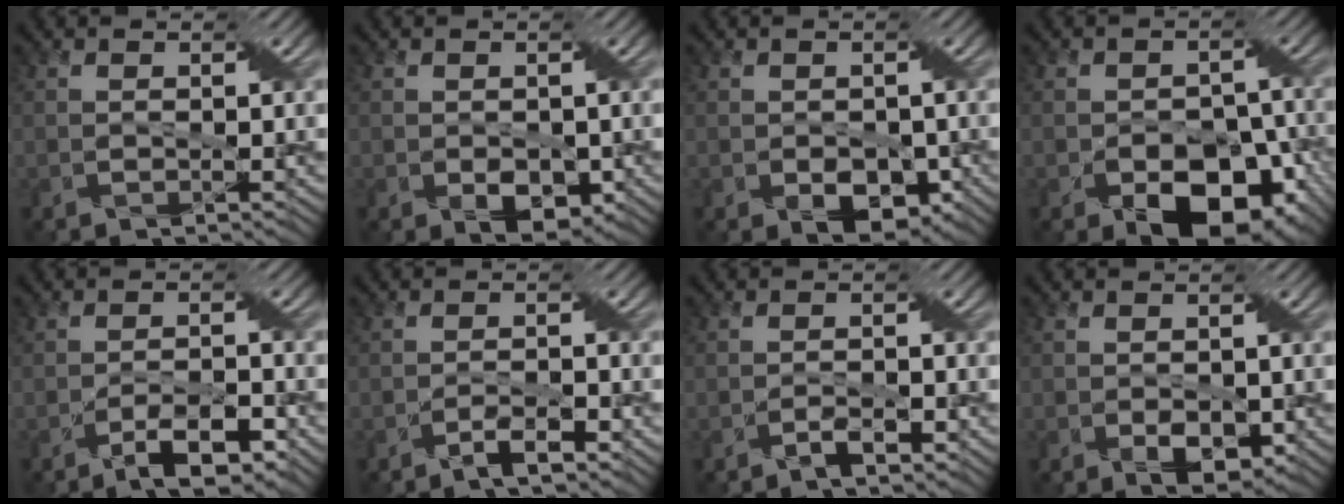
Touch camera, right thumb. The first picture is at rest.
{"total": 3.2, "force": [-0.8, 2.2, 2.2], "torque": [-0.042, -0.011, -0.009]}
{"total": 4.5, "force": [-1.6, 3.0, 3.0], "torque": [-0.046, -0.011, -0.025]}
{"total": 12.8, "force": [-6.5, 8.1, 7.6], "torque": [-0.087, -0.011, -0.097]}
{"total": 4.8, "force": [-3.1, 1.3, 3.4], "torque": [-0.056, 0.009, -0.053]}
{"total": 2.3, "force": [-1.7, 0.3, 1.5], "torque": [-0.032, 0.007, -0.034]}
{"total": 1.6, "force": [-1.1, 0.3, 1.0], "torque": [-0.021, 0.005, -0.023]}
{"total": 3.7, "force": [-0.9, 2.3, 2.7], "torque": [-0.053, -0.012, -0.012]}